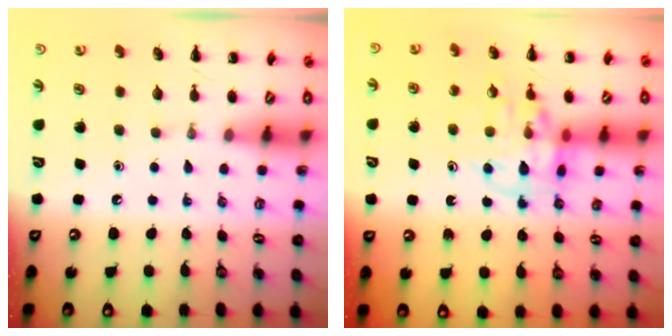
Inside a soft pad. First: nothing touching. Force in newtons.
{"total": 13.1, "press": 12.9, "slide": 2.6}